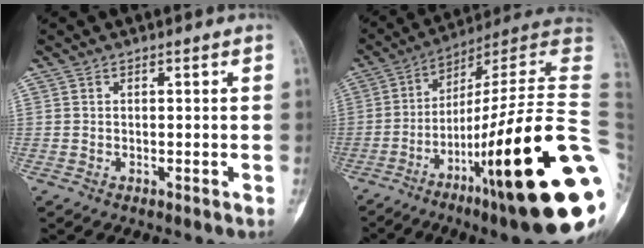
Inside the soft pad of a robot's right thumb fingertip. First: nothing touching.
{"total": 33.5, "force": [-8.4, 5.5, 32.0], "torque": [-0.384, 0.041, -0.135]}